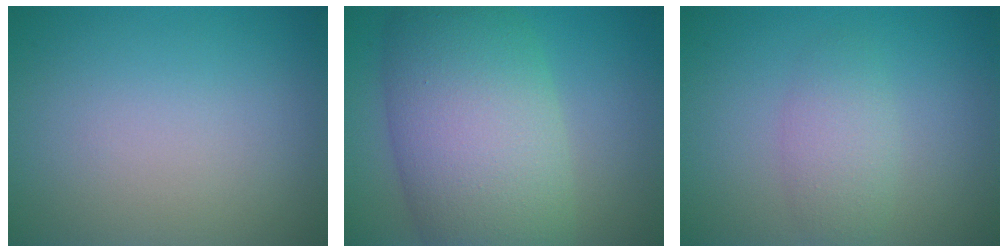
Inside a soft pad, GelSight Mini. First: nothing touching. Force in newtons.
{"total": 11.8, "press": 11.8, "slide": 0.5}
{"total": 2.5, "press": 2.5, "slide": 0.0}